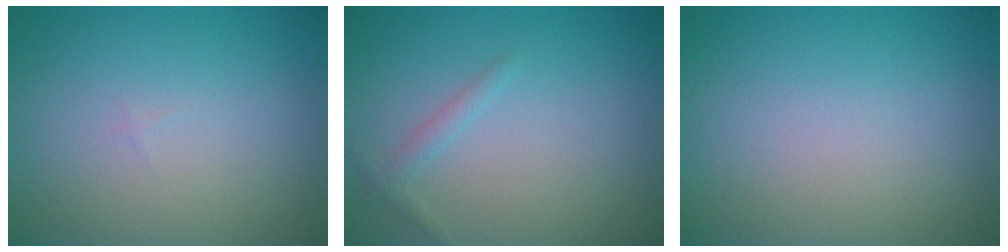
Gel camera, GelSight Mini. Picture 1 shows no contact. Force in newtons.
{"total": 1.1, "press": 1.1, "slide": 0.0}
{"total": 0.0}